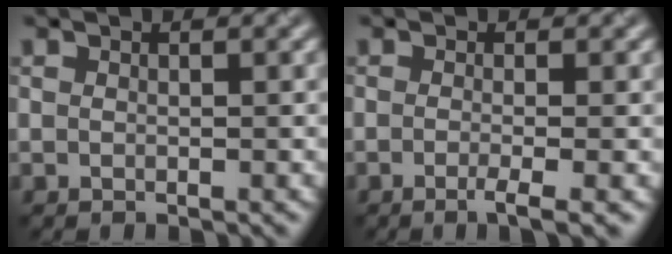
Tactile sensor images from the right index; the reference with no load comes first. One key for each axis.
{"total": 2.6, "fx": -0.9, "fy": 0.6, "fz": 2.3, "tx": -0.032, "ty": -0.007, "tz": -0.018}